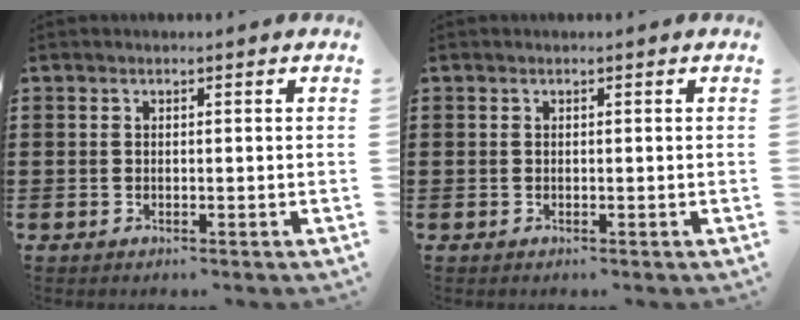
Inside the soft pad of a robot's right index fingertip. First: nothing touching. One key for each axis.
{"total": 0.0}